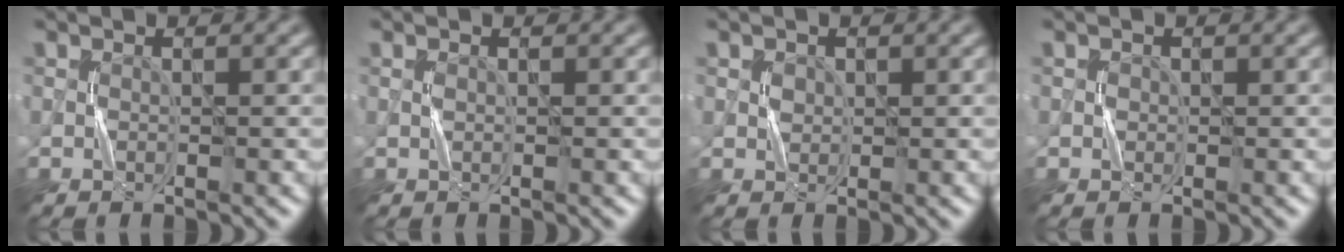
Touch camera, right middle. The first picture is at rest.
{"total": 0.0}
{"total": 0.9, "force": [0.2, 0.8, 0.3], "torque": [-0.005, 0.000, 0.005]}
{"total": 0.6, "force": [0.0, 0.6, 0.1], "torque": [0.002, -0.001, -0.002]}